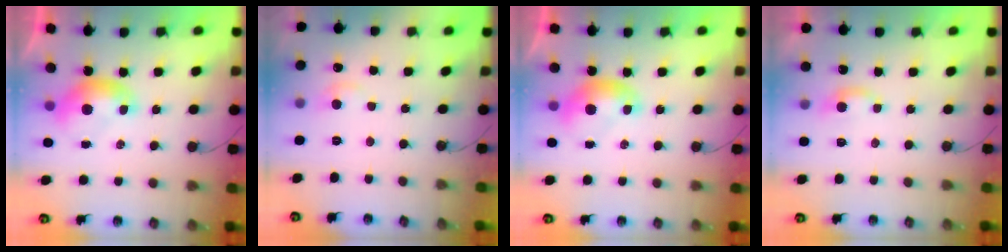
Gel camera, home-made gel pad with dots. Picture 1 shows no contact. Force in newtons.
{"total": 1.1, "press": 0.7, "slide": 0.9}
{"total": 0.0}
{"total": 2.1, "press": 2.0, "slide": 0.5}